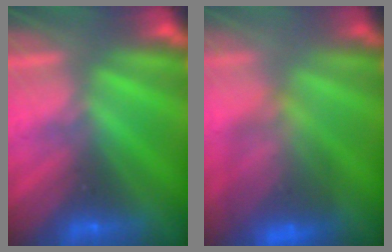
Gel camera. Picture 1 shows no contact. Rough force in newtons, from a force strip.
{"total": 7.7}